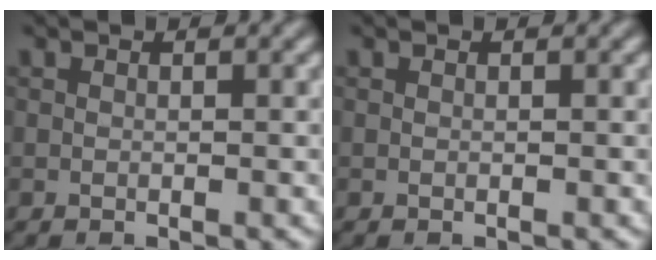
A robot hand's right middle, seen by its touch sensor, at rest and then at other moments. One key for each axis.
{"total": 0.0}